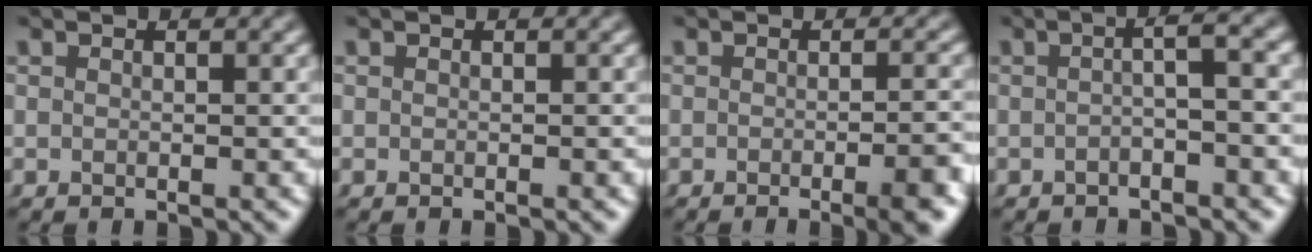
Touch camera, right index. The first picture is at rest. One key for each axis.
{"total": 0.0}
{"total": 3.8, "fx": -1.9, "fy": 0.6, "fz": 3.2, "tx": -0.032, "ty": 0.006, "tz": -0.038}
{"total": 2.7, "fx": -0.4, "fy": 0.2, "fz": 2.7, "tx": -0.030, "ty": 0.014, "tz": -0.013}